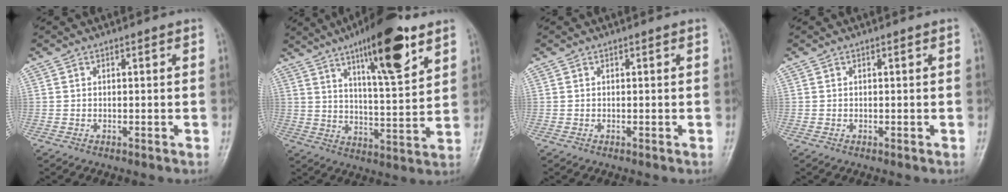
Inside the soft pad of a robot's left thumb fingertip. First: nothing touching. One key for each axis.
{"total": 17.0, "fx": 9.9, "fy": 4.2, "fz": 13.2, "tx": -0.181, "ty": -0.049, "tz": 0.156}
{"total": 0.0}
{"total": 0.0}